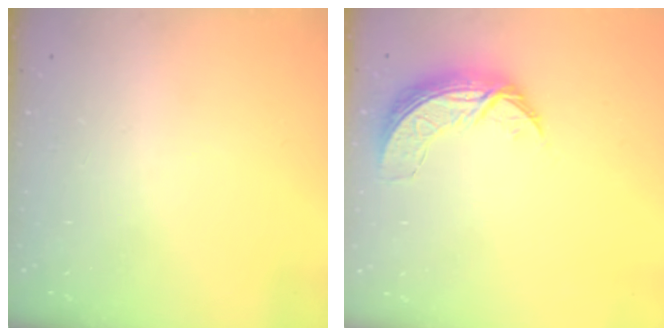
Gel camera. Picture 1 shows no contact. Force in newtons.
{"total": 7.8, "press": 7.8, "slide": 0.5}